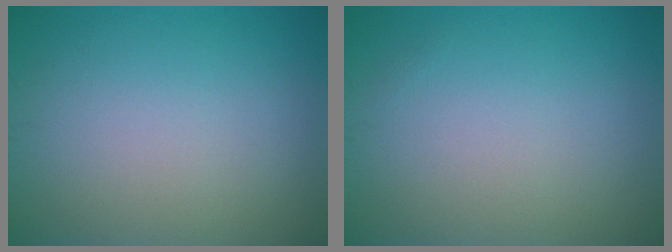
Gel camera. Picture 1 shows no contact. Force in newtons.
{"total": 0.0}